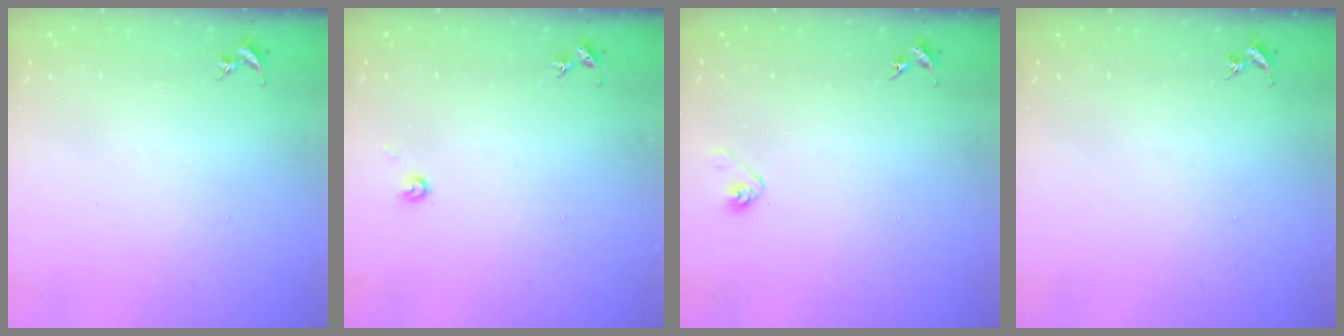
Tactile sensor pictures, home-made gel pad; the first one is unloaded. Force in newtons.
{"total": 3.0, "press": 3.0, "slide": 0.3}
{"total": 3.0, "press": 2.9, "slide": 0.9}
{"total": 0.0}